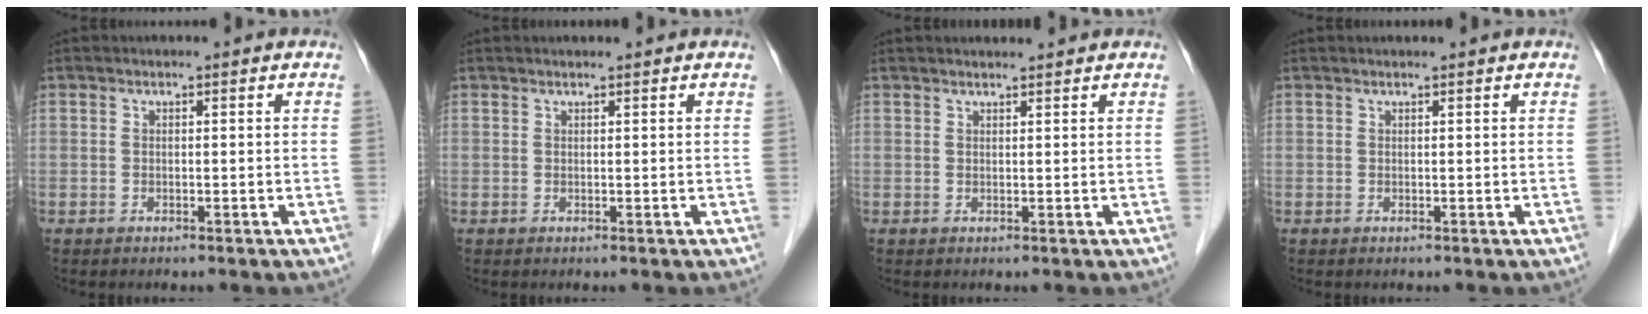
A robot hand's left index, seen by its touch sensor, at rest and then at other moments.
{"total": 1.1, "force": [1.0, 0.0, 0.5], "torque": [-0.007, 0.011, 0.018]}
{"total": 2.6, "force": [2.5, 0.1, 0.9], "torque": [-0.011, 0.013, 0.035]}
{"total": 0.7, "force": [0.6, 0.0, 0.3], "torque": [-0.006, 0.007, 0.012]}